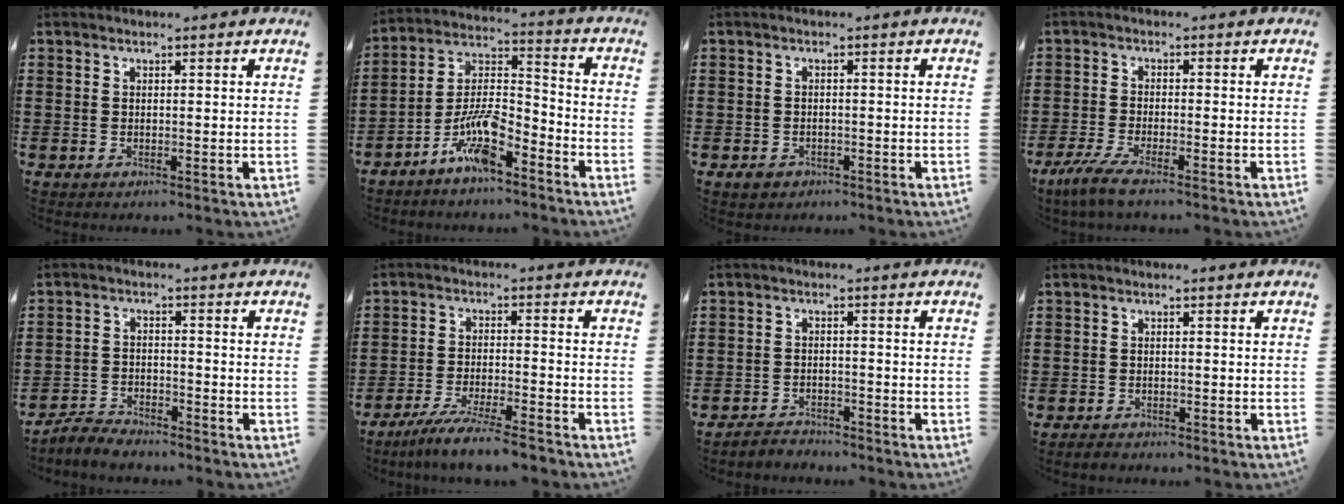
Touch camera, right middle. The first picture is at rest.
{"total": 9.8, "force": [-6.7, 2.7, 6.6], "torque": [-0.145, 0.002, -0.130]}
{"total": 1.6, "force": [-1.1, 1.1, 0.3], "torque": [-0.011, 0.003, -0.027]}
{"total": 4.3, "force": [-3.5, 0.5, 2.5], "torque": [-0.070, -0.014, -0.073]}
{"total": 3.7, "force": [-3.7, 0.7, 0.3], "torque": [-0.017, 0.007, -0.081]}
{"total": 6.3, "force": [-5.6, -0.1, 3.0], "torque": [-0.064, -0.015, -0.107]}
{"total": 2.7, "force": [-2.6, 0.6, -0.3], "torque": [-0.003, 0.002, -0.059]}
{"total": 1.4, "force": [-1.2, 0.6, 0.0], "torque": [-0.002, 0.005, -0.028]}